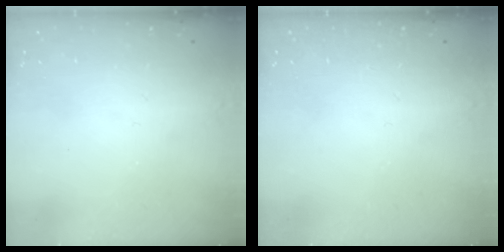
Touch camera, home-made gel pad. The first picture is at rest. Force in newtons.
{"total": 0.0}